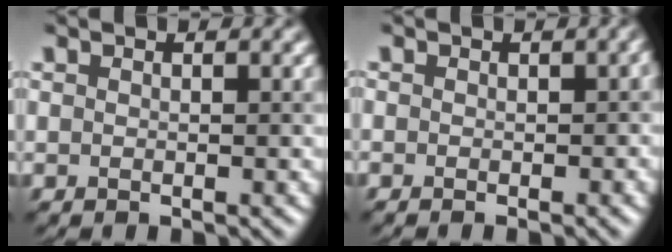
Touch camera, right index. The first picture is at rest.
{"total": 1.2, "force": [-0.7, 0.4, 0.9], "torque": [-0.003, 0.000, 0.003]}